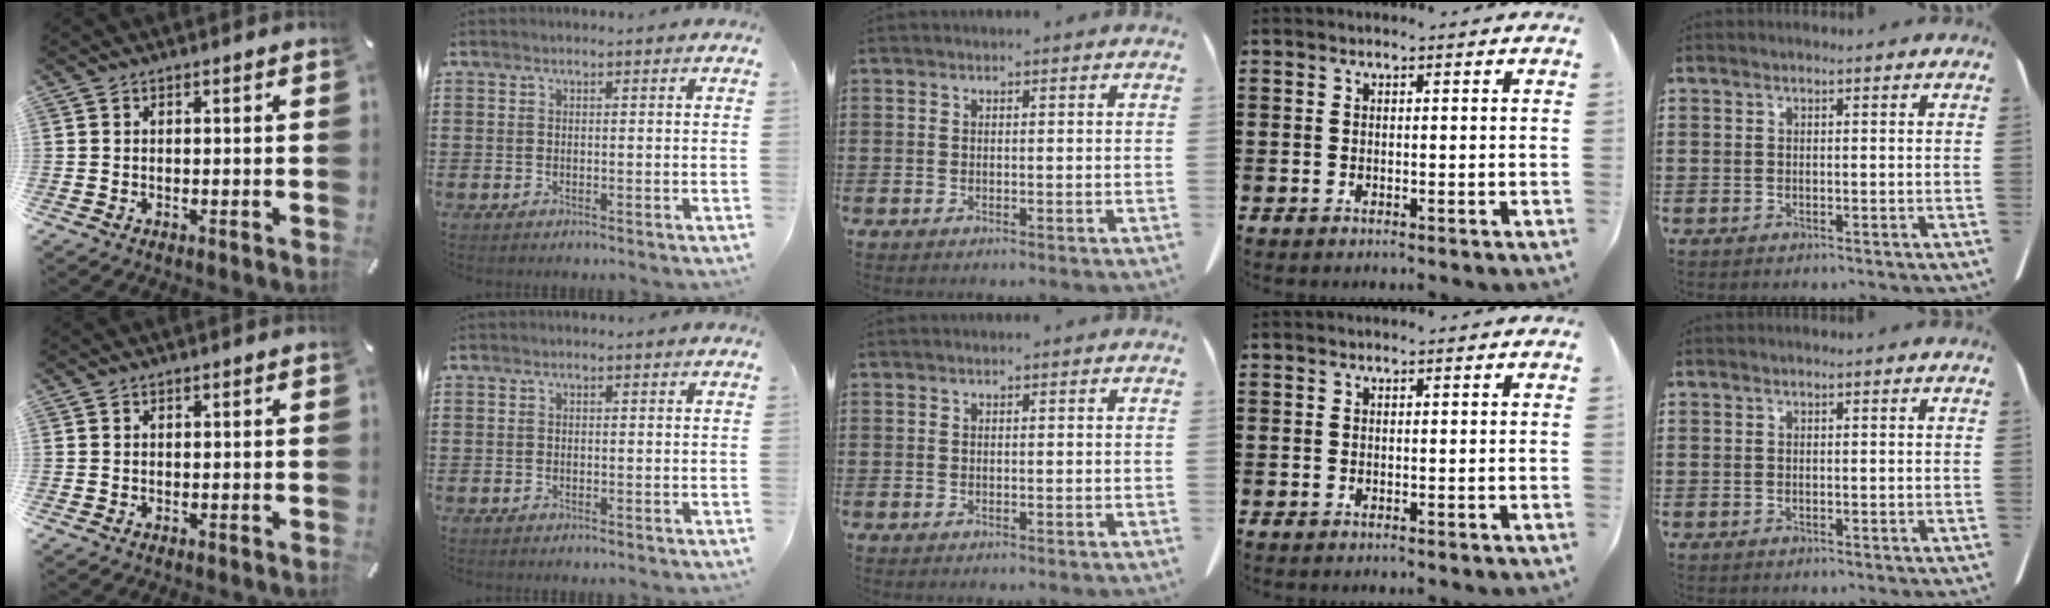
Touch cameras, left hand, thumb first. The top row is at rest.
{}